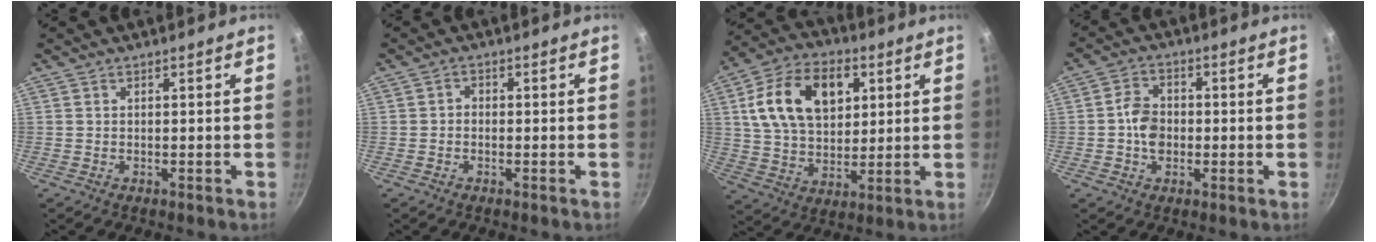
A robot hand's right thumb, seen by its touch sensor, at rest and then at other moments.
{"total": 1.5, "force": [-0.4, 1.2, 0.8], "torque": [-0.012, 0.008, -0.011]}
{"total": 18.5, "force": [5.6, 12.3, 12.6], "torque": [-0.194, 0.000, 0.091]}
{"total": 5.9, "force": [-0.6, 4.5, 3.8], "torque": [-0.051, 0.016, -0.018]}